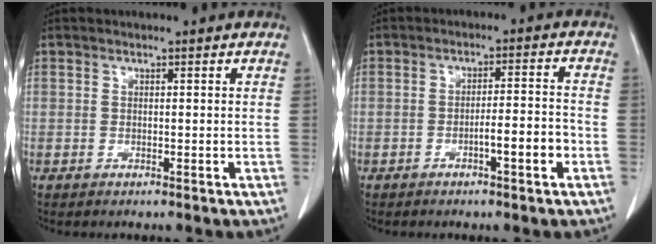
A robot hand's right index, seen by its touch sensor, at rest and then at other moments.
{"total": 5.1, "force": [-2.2, 0.4, 4.6], "torque": [-0.065, 0.006, -0.034]}